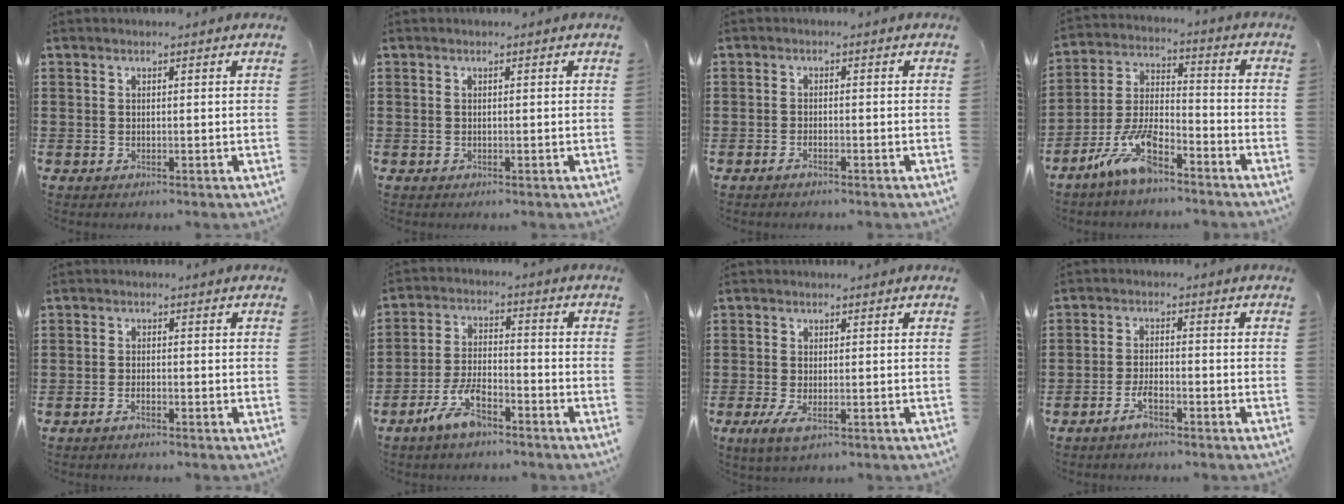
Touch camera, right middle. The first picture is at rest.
{"total": 0.0}
{"total": 1.1, "force": [-0.9, 0.1, 0.6], "torque": [-0.013, -0.004, -0.016]}
{"total": 9.5, "force": [-6.9, 3.0, 5.8], "torque": [-0.136, 0.004, -0.137]}
{"total": 1.3, "force": [-1.1, 0.2, 0.8], "torque": [-0.024, -0.005, -0.022]}
{"total": 6.7, "force": [-4.9, 2.4, 3.8], "torque": [-0.094, 0.004, -0.098]}
{"total": 2.7, "force": [-0.9, 1.4, 2.2], "torque": [-0.053, -0.003, -0.020]}
{"total": 3.6, "force": [-2.4, 1.0, 2.4], "torque": [-0.056, 0.002, -0.050]}